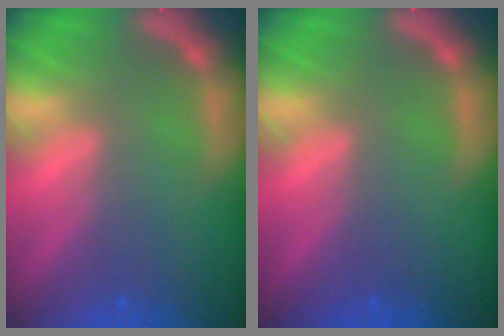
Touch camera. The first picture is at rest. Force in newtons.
{"total": 0.0}